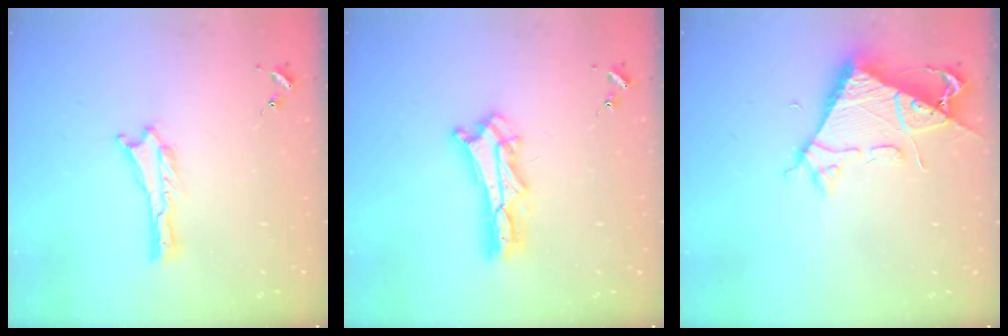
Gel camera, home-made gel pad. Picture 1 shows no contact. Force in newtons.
{"total": 5.7, "press": 5.7, "slide": 0.6}
{"total": 6.8, "press": 6.7, "slide": 0.6}